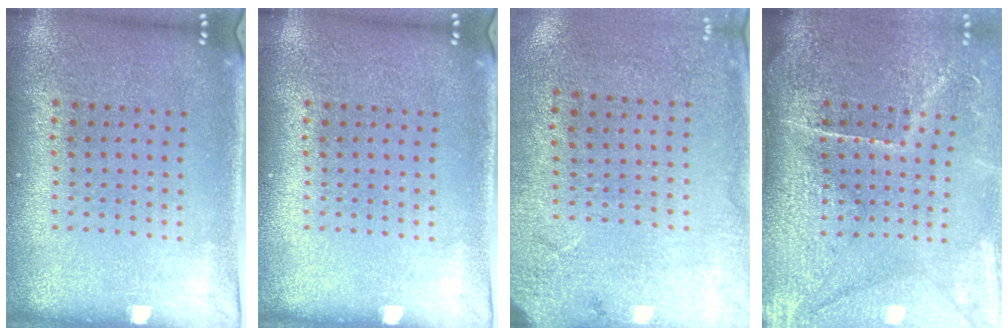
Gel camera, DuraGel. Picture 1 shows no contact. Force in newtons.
{"total": 0.0}
{"total": 2.7, "press": 2.2, "slide": 1.6}
{"total": 4.5, "press": 3.9, "slide": 2.3}